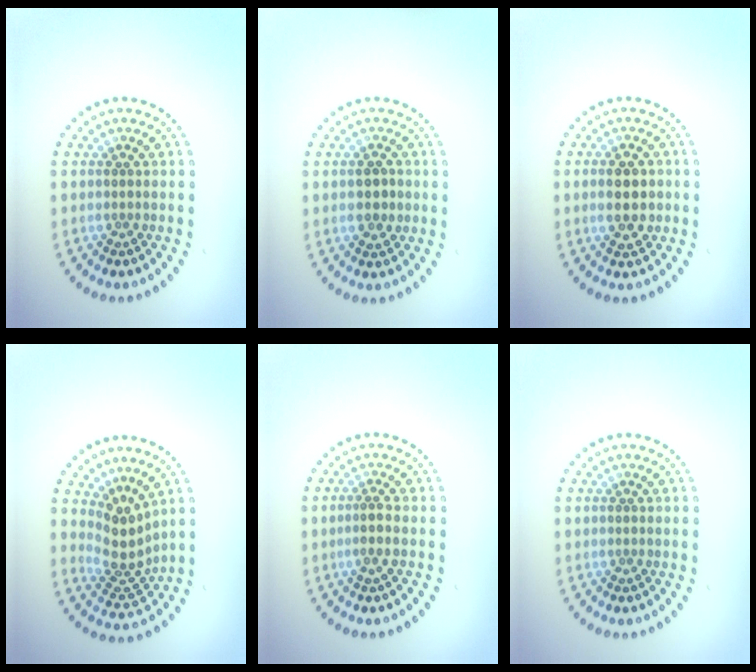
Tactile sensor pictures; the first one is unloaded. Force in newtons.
{"total": 1.8, "press": 1.8, "slide": 0.1}
{"total": 4.2, "press": 4.2, "slide": 0.2}
{"total": 3.6, "press": 2.6, "slide": 2.4}
{"total": 1.3, "press": 0.9, "slide": 0.9}
{"total": 0.0}